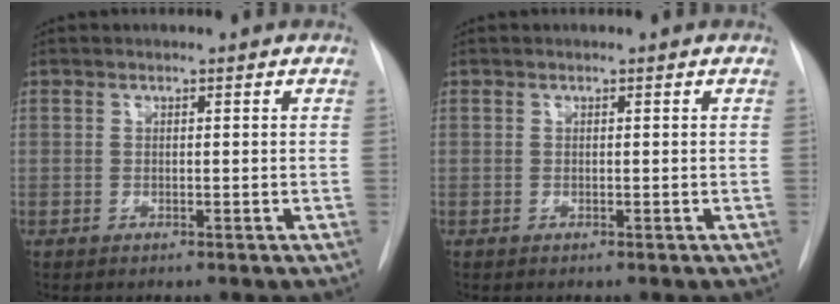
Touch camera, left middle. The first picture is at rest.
{"total": 0.0}